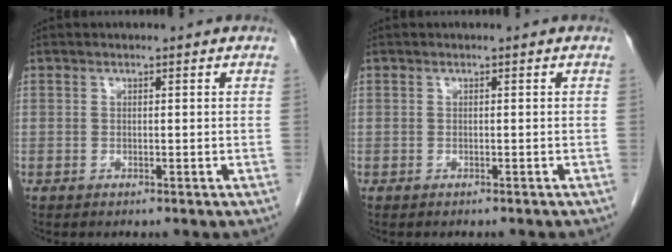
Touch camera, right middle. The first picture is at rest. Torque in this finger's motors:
{"motor_torque": [0.14, -0.22, -0.08, -0.02]}